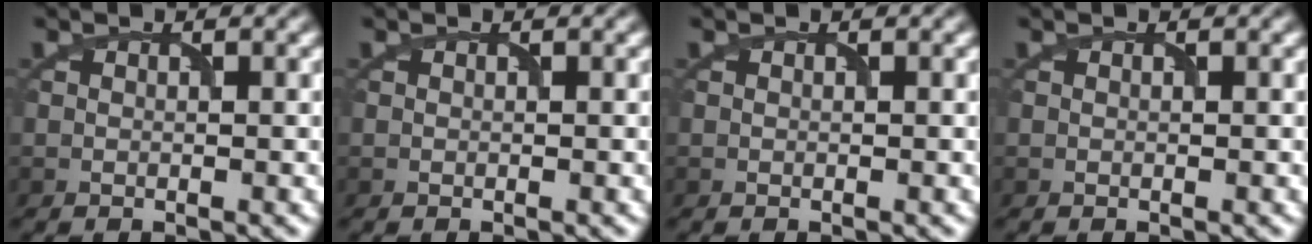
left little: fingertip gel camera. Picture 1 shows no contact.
{"total": 0.0}
{"total": 0.0}
{"total": 0.0}